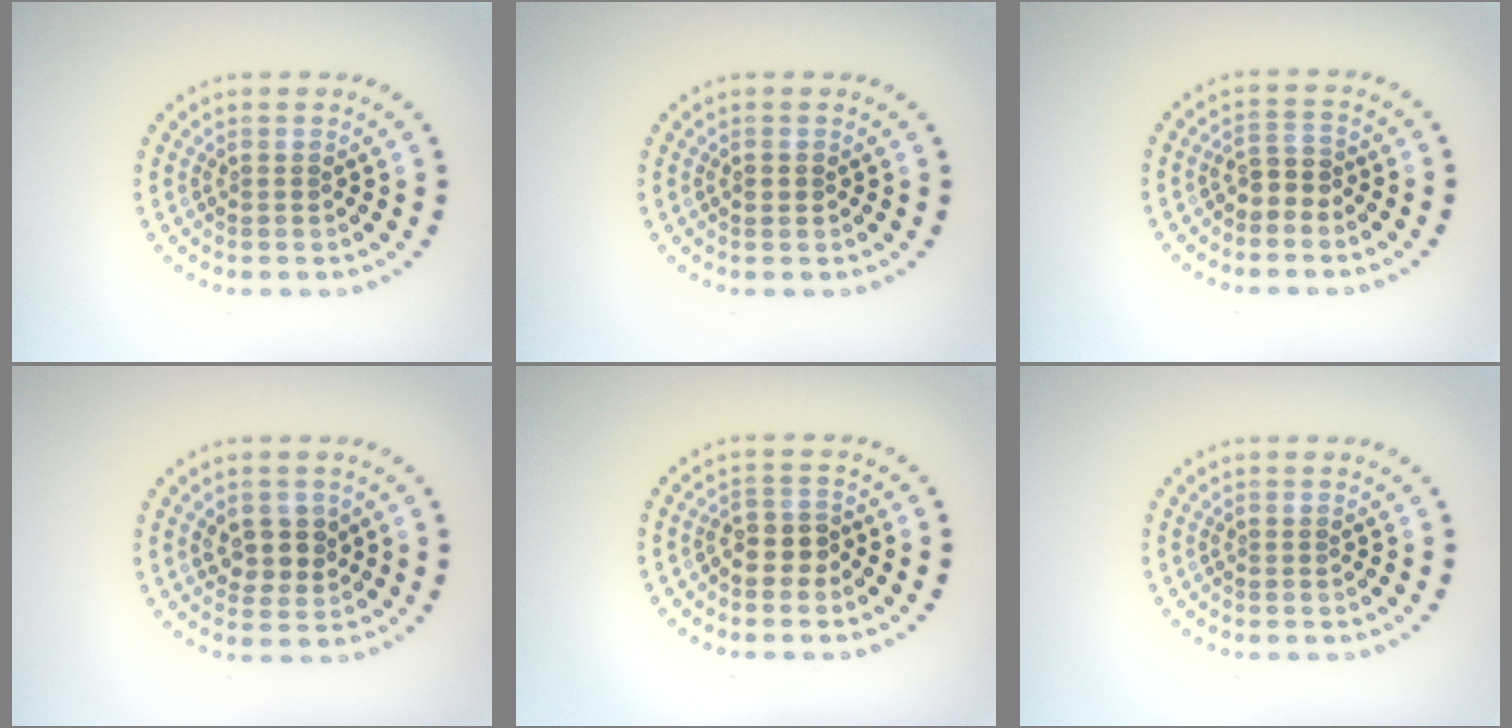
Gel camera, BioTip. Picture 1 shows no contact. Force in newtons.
{"total": 1.2, "press": 1.2, "slide": 0.1}
{"total": 1.8, "press": 1.5, "slide": 0.9}
{"total": 2.8, "press": 2.7, "slide": 0.9}
{"total": 2.4, "press": 2.2, "slide": 1.0}
{"total": 0.0}